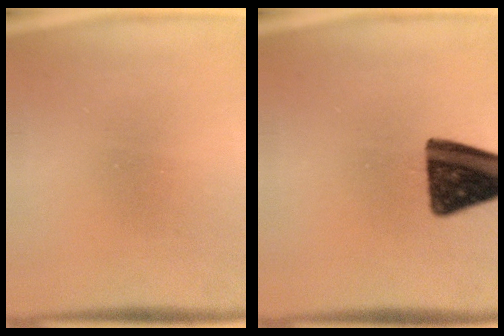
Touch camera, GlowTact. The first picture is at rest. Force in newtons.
{"total": 14.3}